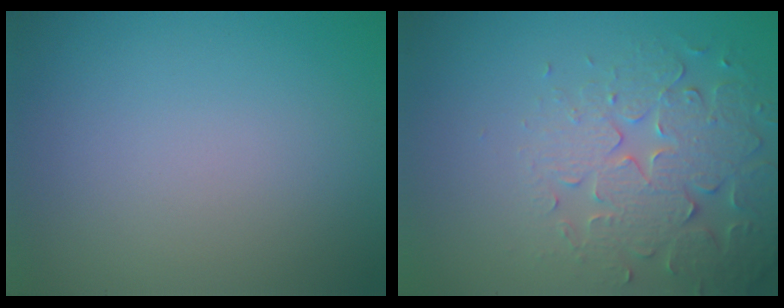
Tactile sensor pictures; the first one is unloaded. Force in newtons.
{"total": 4.8, "press": 4.6, "slide": 1.5}